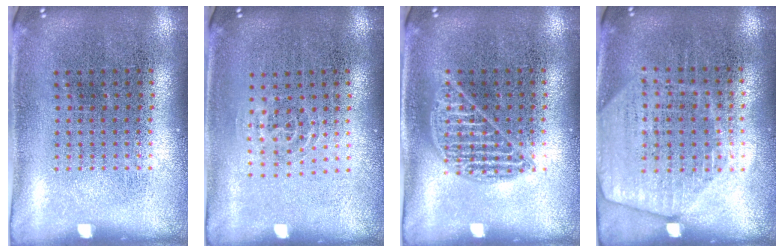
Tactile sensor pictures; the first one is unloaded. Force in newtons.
{"total": 0.9, "press": 0.5, "slide": 0.8}
{"total": 0.9, "press": 0.9, "slide": 0.0}
{"total": 1.7, "press": 1.6, "slide": 0.7}